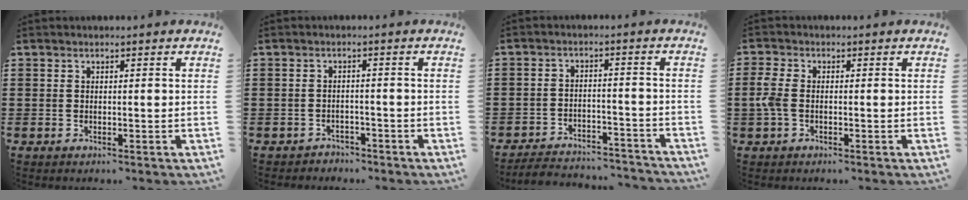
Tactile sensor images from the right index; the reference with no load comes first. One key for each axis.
{"total": 1.8, "fx": -1.8, "fy": 0.5, "fz": -0.1, "tx": -0.006, "ty": 0.001, "tz": -0.040}
{"total": 4.3, "fx": -4.2, "fy": 0.6, "fz": 0.5, "tx": -0.019, "ty": 0.001, "tz": -0.090}
{"total": 3.0, "fx": -0.6, "fy": 1.7, "fz": 2.4, "tx": -0.069, "ty": -0.005, "tz": -0.017}